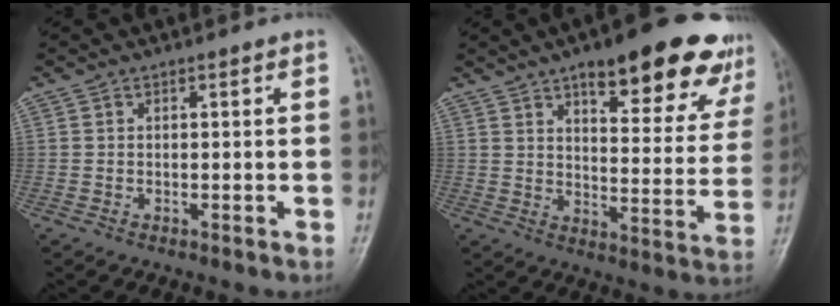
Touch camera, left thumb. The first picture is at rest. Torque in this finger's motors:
{"motor_torque": [0.58, 0.61, 1.48, -1.29, 0.11]}